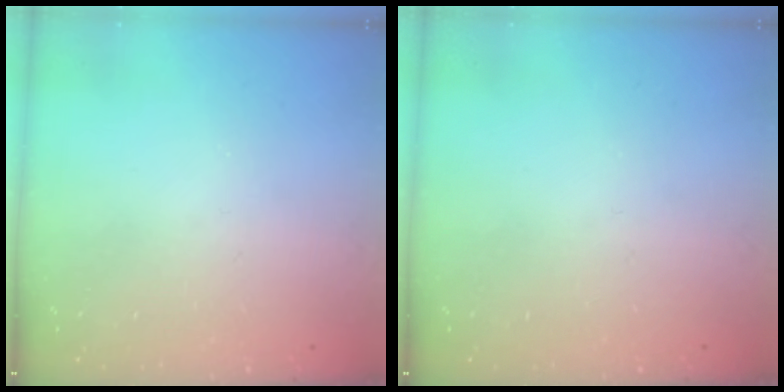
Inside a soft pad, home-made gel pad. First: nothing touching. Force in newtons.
{"total": 0.0}